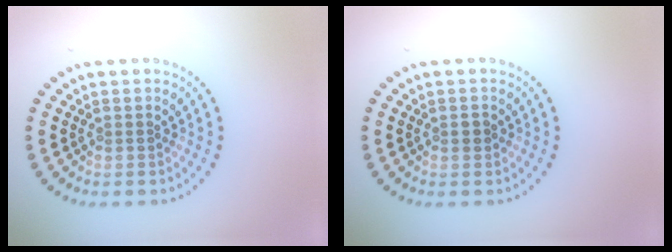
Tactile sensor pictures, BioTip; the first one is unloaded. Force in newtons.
{"total": 0.9, "press": 0.9, "slide": 0.0}